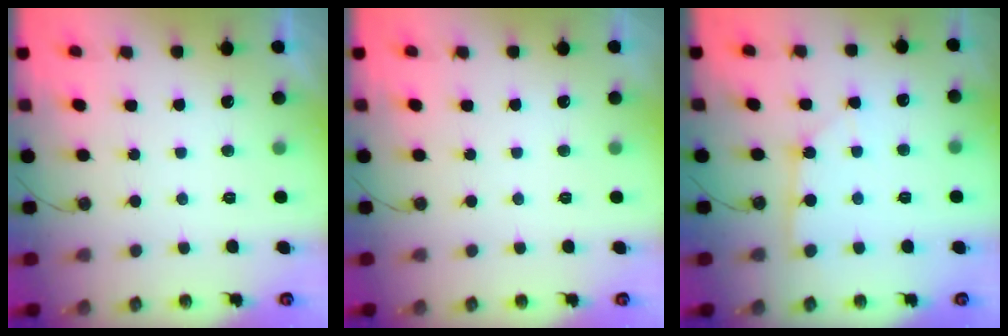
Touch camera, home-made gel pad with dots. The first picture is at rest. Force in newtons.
{"total": 0.0}
{"total": 2.3, "press": 2.3, "slide": 0.2}